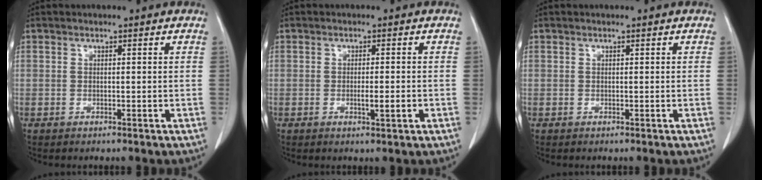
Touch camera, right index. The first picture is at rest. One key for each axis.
{"total": 2.4, "fx": -0.7, "fy": 0.1, "fz": 2.3, "tx": -0.041, "ty": -0.004, "tz": -0.010}
{"total": 0.0}